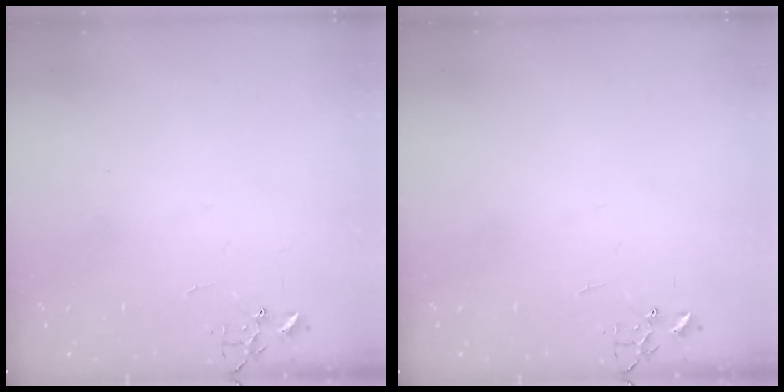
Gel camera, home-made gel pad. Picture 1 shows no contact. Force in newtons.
{"total": 0.0}